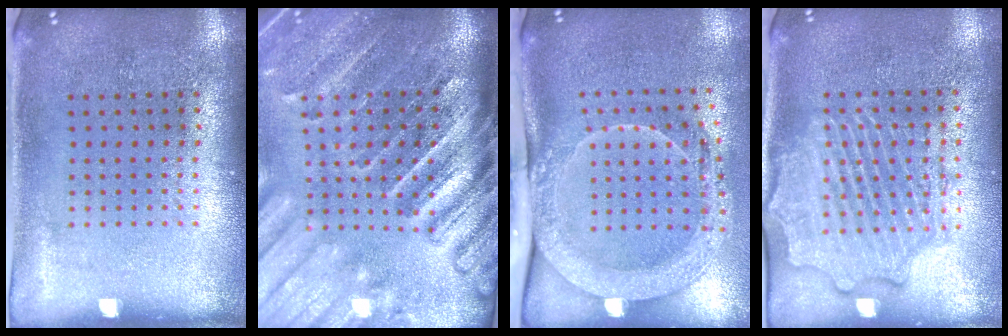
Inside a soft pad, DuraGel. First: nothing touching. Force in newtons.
{"total": 4.4, "press": 3.6, "slide": 2.6}
{"total": 2.2, "press": 2.1, "slide": 0.7}
{"total": 2.3, "press": 2.2, "slide": 0.5}